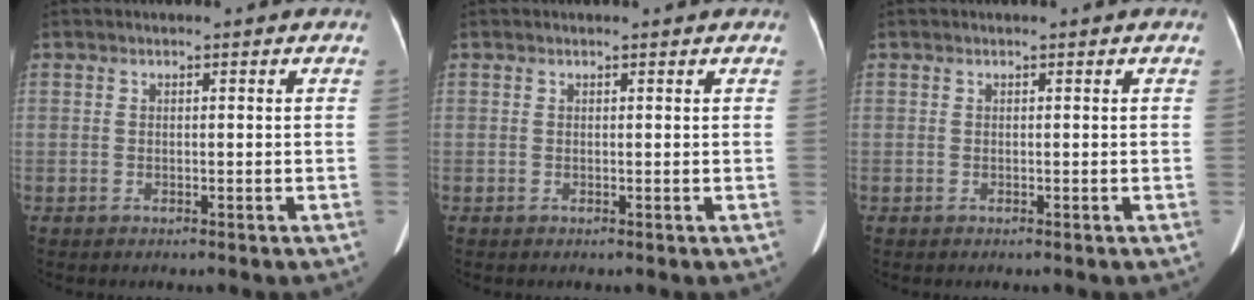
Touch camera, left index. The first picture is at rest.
{"total": 0.8, "force": [0.7, 0.1, 0.2], "torque": [-0.011, 0.004, 0.007]}
{"total": 0.0}